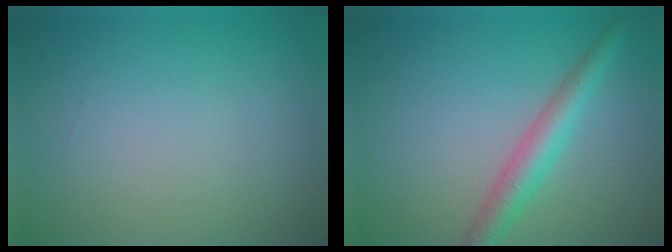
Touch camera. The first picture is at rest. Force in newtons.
{"total": 3.4, "press": 3.4, "slide": 0.2}